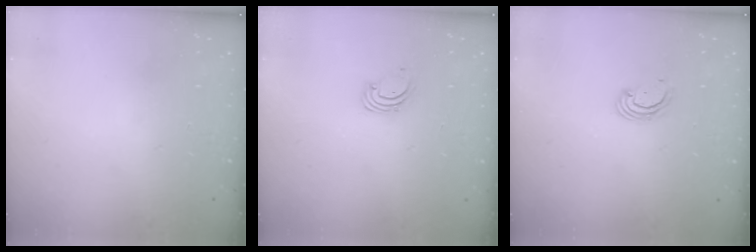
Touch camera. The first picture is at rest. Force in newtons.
{"total": 1.6, "press": 1.6, "slide": 0.1}
{"total": 2.6, "press": 2.6, "slide": 0.3}